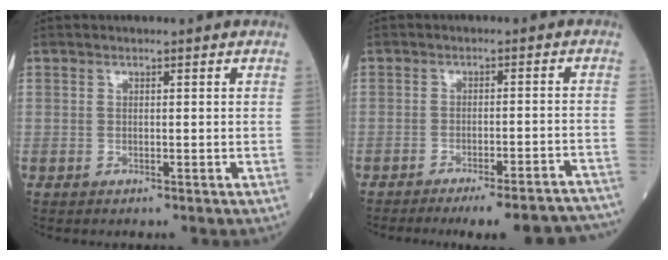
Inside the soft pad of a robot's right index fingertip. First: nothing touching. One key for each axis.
{"total": 16.3, "fx": -15.3, "fy": 0.8, "fz": 5.6, "tx": -0.028, "ty": 0.004, "tz": -0.180}